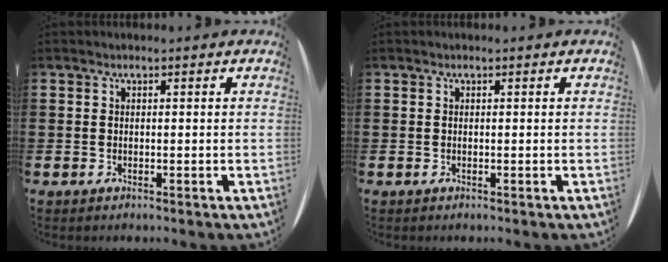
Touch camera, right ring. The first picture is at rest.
{"total": 0.0}